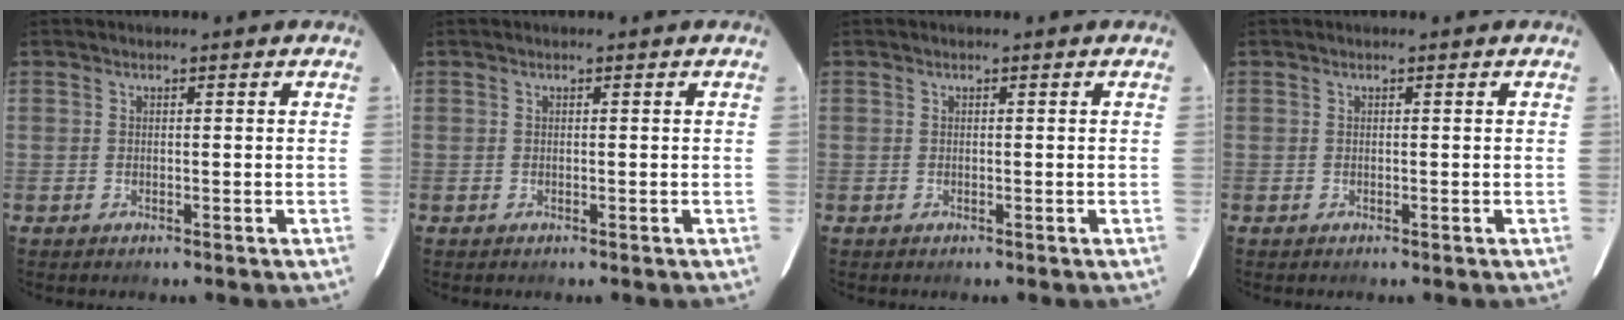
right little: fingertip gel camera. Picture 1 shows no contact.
{"total": 0.0}
{"total": 0.0}
{"total": 0.0}